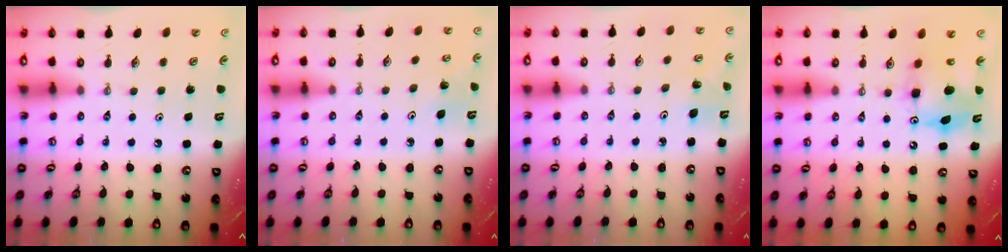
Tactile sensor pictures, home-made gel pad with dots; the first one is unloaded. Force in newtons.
{"total": 2.9, "press": 2.8, "slide": 0.3}
{"total": 2.0, "press": 2.0, "slide": 0.2}
{"total": 9.2, "press": 9.2, "slide": 0.3}